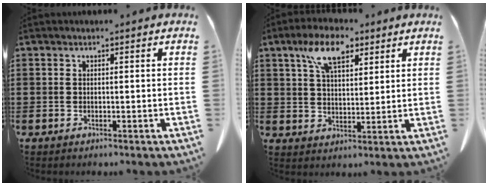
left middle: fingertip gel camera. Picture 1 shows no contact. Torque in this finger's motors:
{"motor_torque": [1.39, 0.75, 0.86, 0.21]}